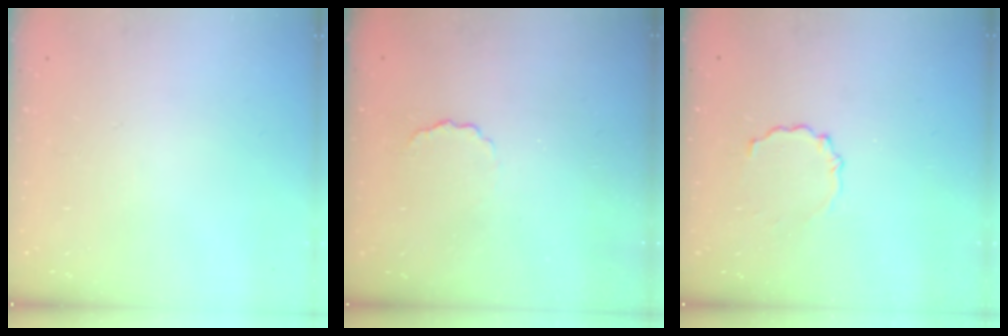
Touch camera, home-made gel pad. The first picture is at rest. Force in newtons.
{"total": 3.2, "press": 3.1, "slide": 0.9}
{"total": 3.2, "press": 3.0, "slide": 1.2}